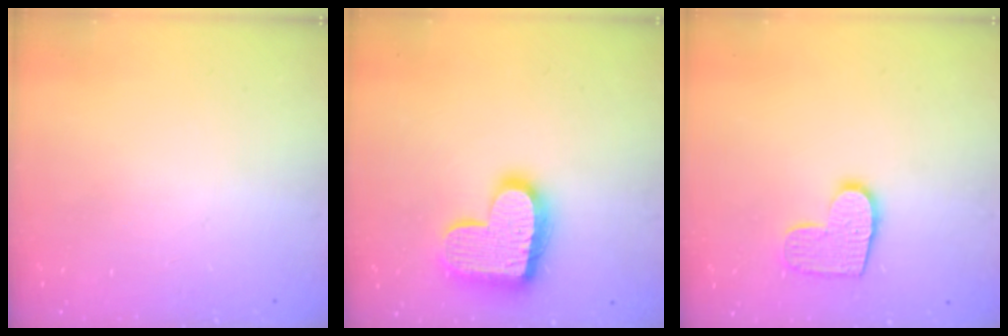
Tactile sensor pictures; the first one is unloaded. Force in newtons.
{"total": 16.3, "press": 16.3, "slide": 1.3}
{"total": 9.9, "press": 9.9, "slide": 0.4}